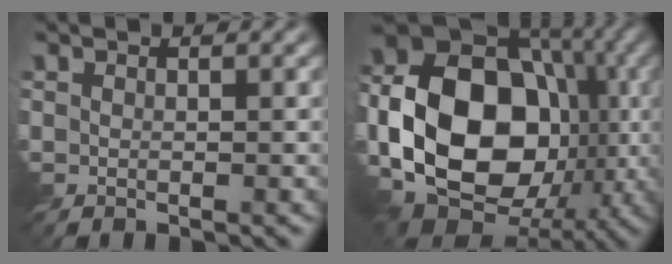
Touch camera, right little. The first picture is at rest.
{"total": 17.6, "force": [-2.5, 13.2, 11.4], "torque": [-0.184, -0.013, -0.042]}